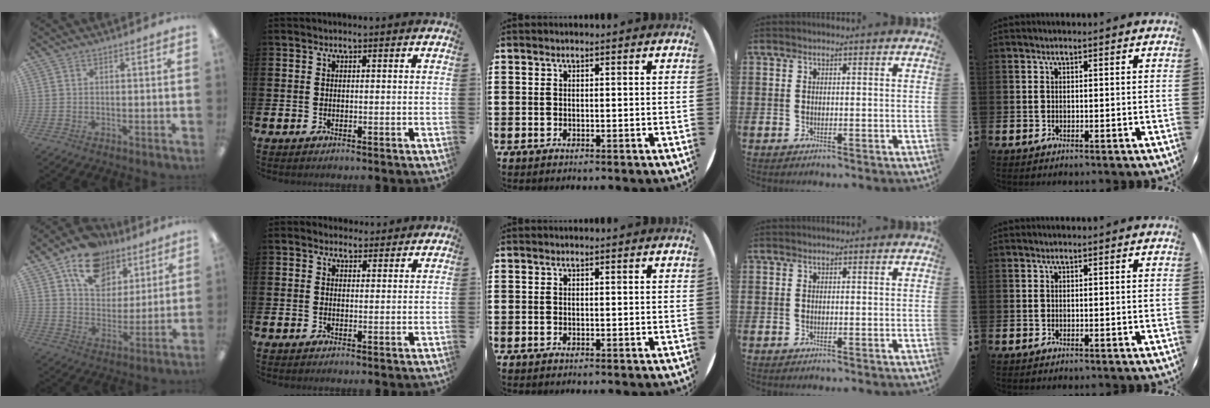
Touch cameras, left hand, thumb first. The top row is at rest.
{"thumb": {"total": 14.7, "force": [9.6, 9.5, 5.7], "torque": [-0.097, -0.048, 0.179]}, "index": {"total": 2.2, "force": [1.9, 1.1, 0.0], "torque": [0.003, -0.003, 0.034]}}